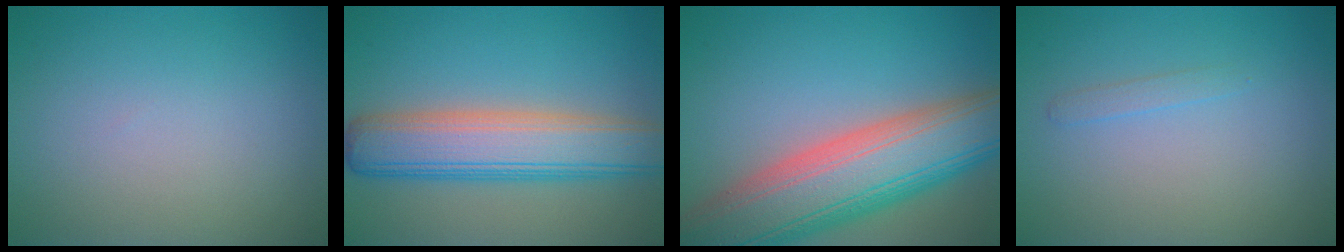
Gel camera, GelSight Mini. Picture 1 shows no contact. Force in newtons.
{"total": 7.8, "press": 7.8, "slide": 0.1}
{"total": 12.4, "press": 12.4, "slide": 0.8}
{"total": 0.8, "press": 0.8, "slide": 0.0}